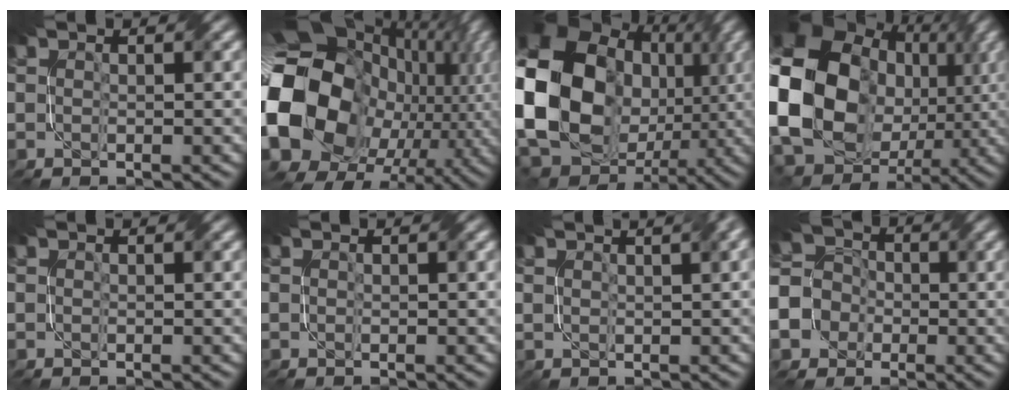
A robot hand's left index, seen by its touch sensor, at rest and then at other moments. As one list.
[{"total": 24.0, "force": [-2.8, 19.6, 13.5], "torque": [-0.289, -0.029, -0.101]}, {"total": 23.4, "force": [-0.5, 19.5, 13.0], "torque": [-0.279, -0.024, -0.065]}, {"total": 25.1, "force": [-1.5, 22.0, 12.2], "torque": [-0.274, -0.016, -0.069]}, {"total": 0.0}, {"total": 0.0}, {"total": 3.4, "force": [2.1, 1.3, 2.3], "torque": [-0.016, 0.016, 0.024]}, {"total": 8.8, "force": [-3.3, 7.8, 2.4], "torque": [-0.070, -0.015, -0.077]}]